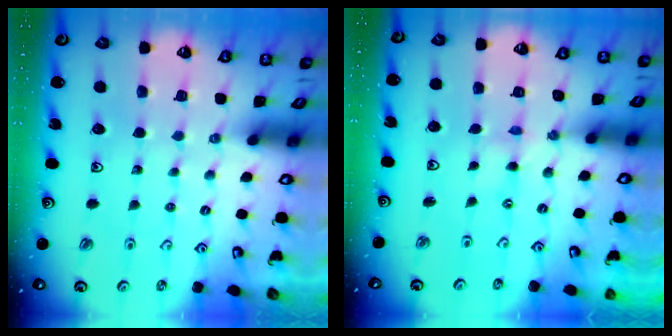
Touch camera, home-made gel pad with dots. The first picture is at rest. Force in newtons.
{"total": 1.3, "press": 1.2, "slide": 0.3}